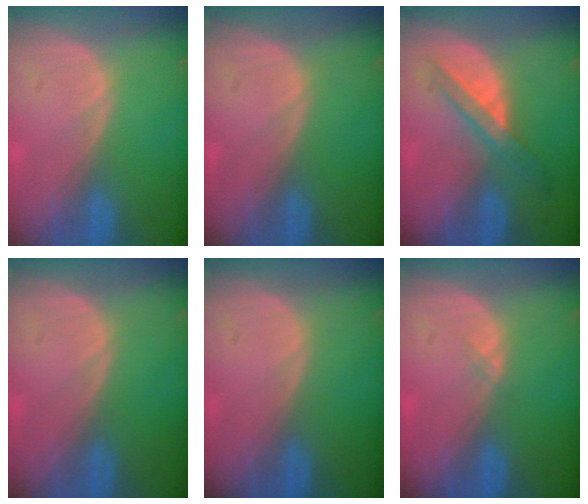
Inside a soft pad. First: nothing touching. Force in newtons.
{"total": 0.0}
{"total": 5.9, "press": 5.2, "slide": 2.9}
{"total": 0.0}
{"total": 0.0}
{"total": 0.8, "press": 0.5, "slide": 0.6}